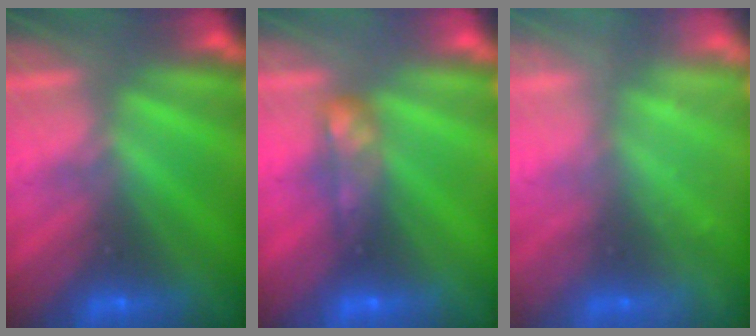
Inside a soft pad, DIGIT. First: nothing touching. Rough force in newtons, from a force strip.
{"total": 4.5}
{"total": 2.4}